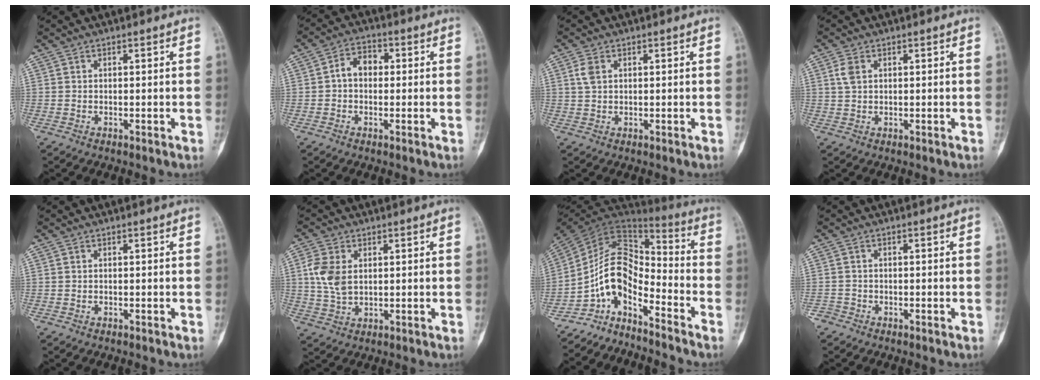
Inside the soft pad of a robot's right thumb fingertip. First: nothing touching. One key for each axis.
{"total": 5.2, "fx": 0.1, "fy": 3.9, "fz": 3.6, "tx": -0.042, "ty": 0.020, "tz": -0.008}
{"total": 2.6, "fx": 0.9, "fy": 1.6, "fz": 1.8, "tx": -0.038, "ty": 0.006, "tz": 0.022}
{"total": 2.6, "fx": 0.9, "fy": 1.6, "fz": 1.8, "tx": -0.039, "ty": 0.006, "tz": 0.022}
{"total": 0.0}
{"total": 6.8, "fx": 1.3, "fy": 4.5, "fz": 5.0, "tx": -0.103, "ty": 0.002, "tz": 0.029}
{"total": 12.5, "fx": -7.6, "fy": 6.1, "fz": 7.7, "tx": -0.116, "ty": 0.102, "tz": -0.149}
{"total": 1.6, "fx": -1.2, "fy": 1.0, "fz": -0.1, "tx": 0.004, "ty": 0.004, "tz": -0.027}